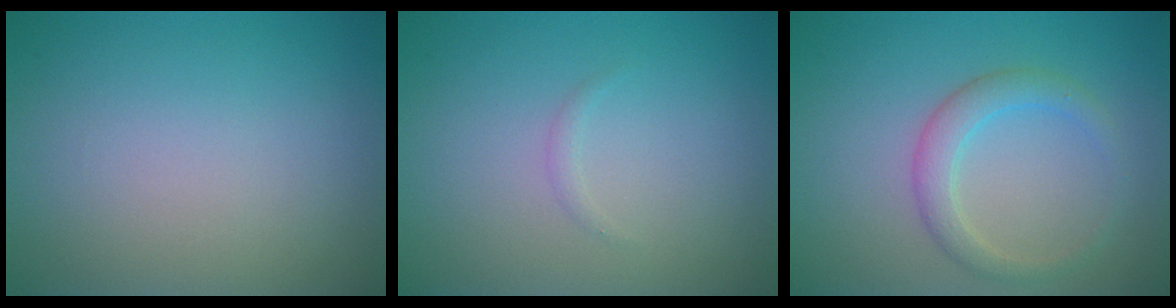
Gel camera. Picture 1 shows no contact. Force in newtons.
{"total": 0.6, "press": 0.6, "slide": 0.1}
{"total": 2.7, "press": 2.6, "slide": 0.2}